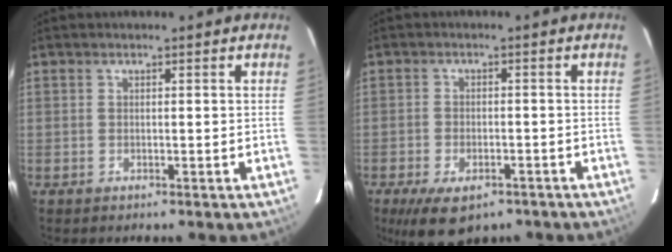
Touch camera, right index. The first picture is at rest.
{"total": 9.5, "force": [-6.2, 4.6, 5.6], "torque": [-0.118, -0.021, -0.094]}